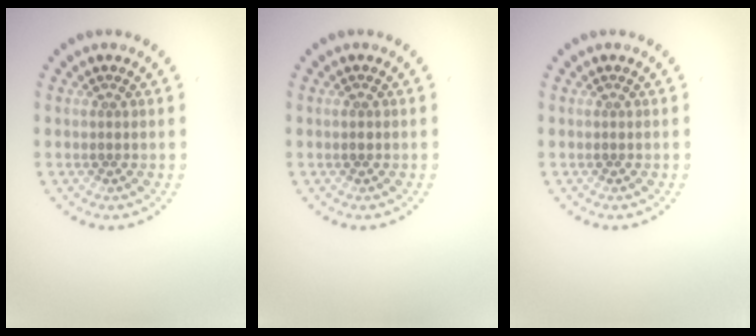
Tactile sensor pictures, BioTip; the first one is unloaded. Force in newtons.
{"total": 0.7, "press": 0.6, "slide": 0.1}
{"total": 0.0}